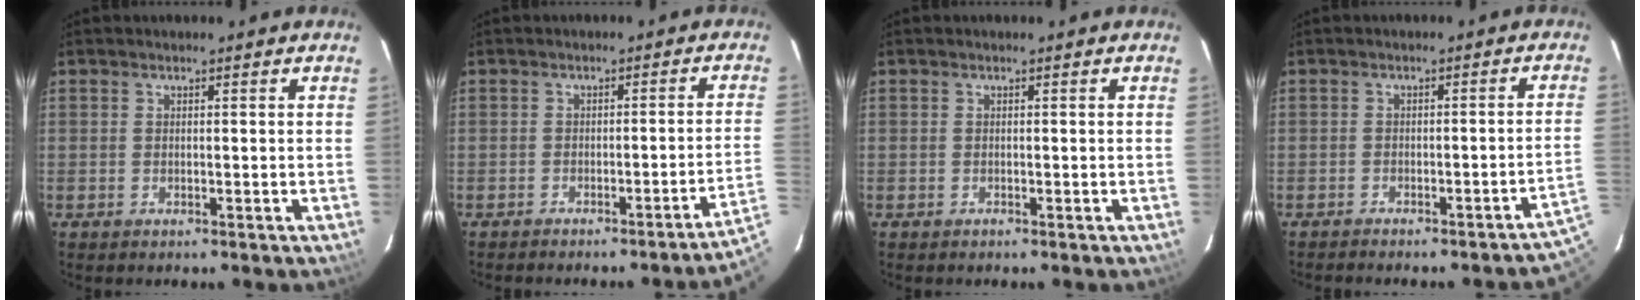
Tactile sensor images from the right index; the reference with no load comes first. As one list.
[{"total": 4.1, "force": [-2.4, -1.7, 2.8], "torque": [-0.055, -0.003, -0.027]}, {"total": 0.0}, {"total": 9.5, "force": [-7.6, 0.8, 5.6], "torque": [-0.066, 0.001, -0.085]}]